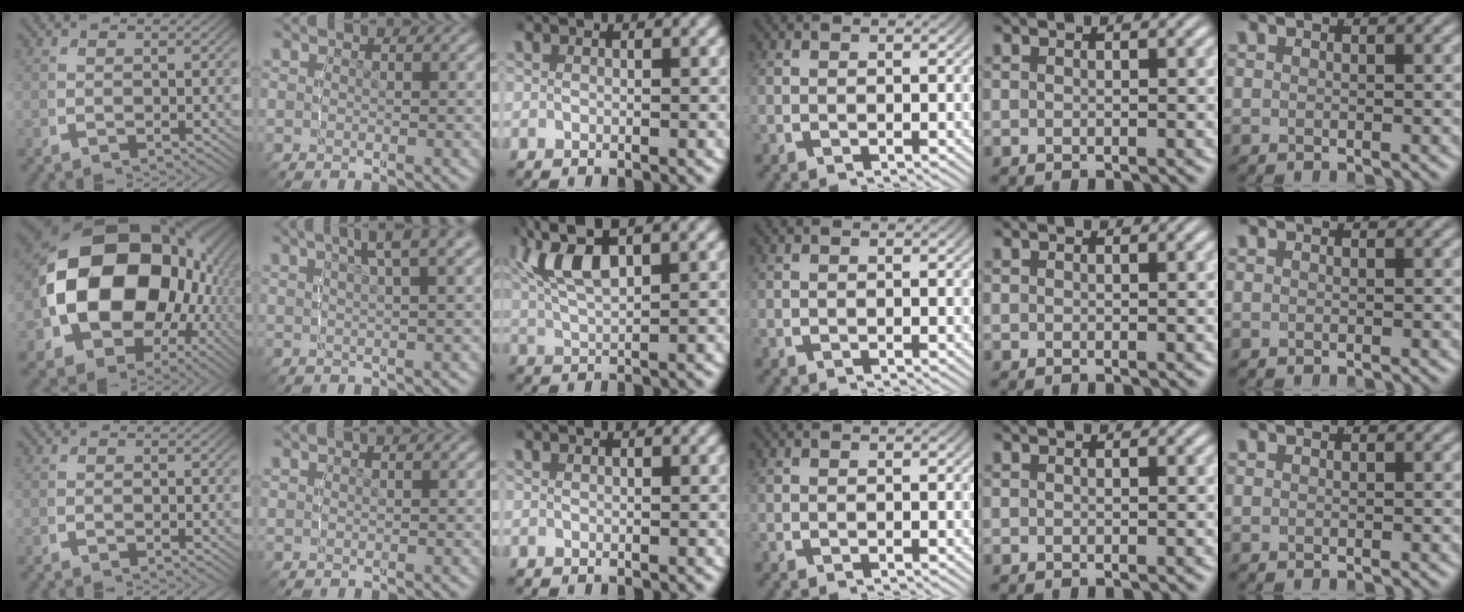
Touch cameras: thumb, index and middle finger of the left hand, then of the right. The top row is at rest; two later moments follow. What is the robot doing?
{"motion": "lift_and_place", "object": "glasses"}